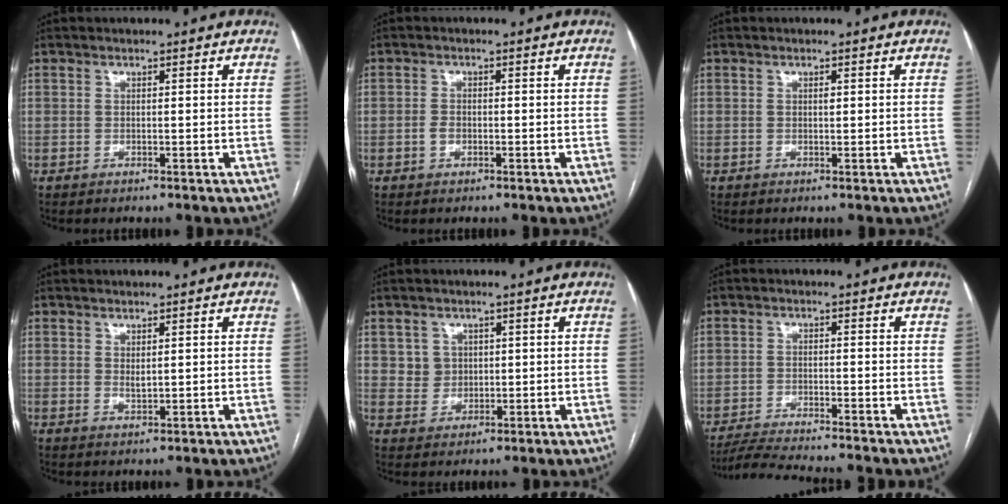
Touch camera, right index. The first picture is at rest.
{"total": 1.5, "force": [-0.4, 1.1, 0.9], "torque": [-0.017, 0.004, -0.005]}
{"total": 0.6, "force": [0.2, 0.2, 0.6], "torque": [-0.011, -0.001, 0.003]}
{"total": 1.2, "force": [0.5, 0.5, 0.9], "torque": [-0.016, -0.006, 0.013]}
{"total": 3.4, "force": [1.1, 3.2, 0.3], "torque": [-0.005, 0.005, 0.023]}
{"total": 7.5, "force": [-6.9, -0.4, 2.8], "torque": [-0.044, -0.018, -0.118]}